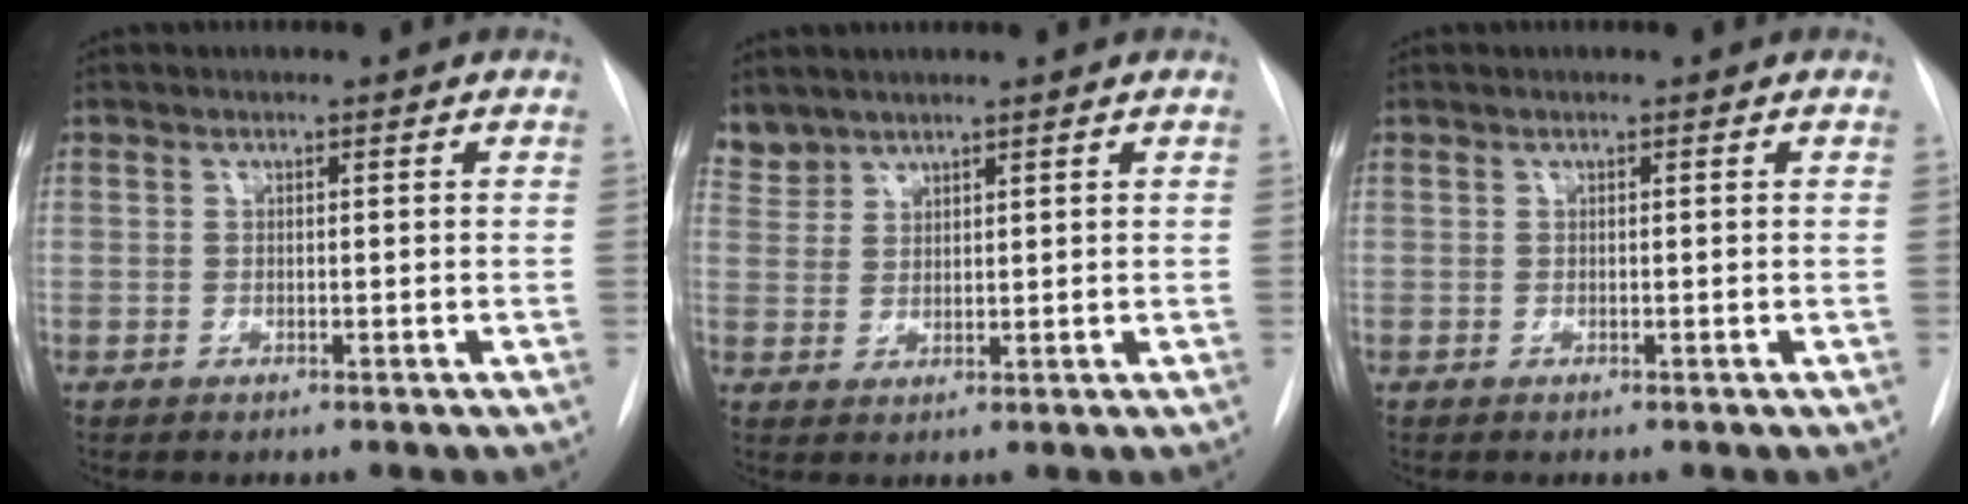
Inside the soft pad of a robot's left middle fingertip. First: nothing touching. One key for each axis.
{"total": 3.5, "fx": 3.2, "fy": 1.2, "fz": -0.3, "tx": 0.006, "ty": 0.011, "tz": 0.068}
{"total": 0.0}